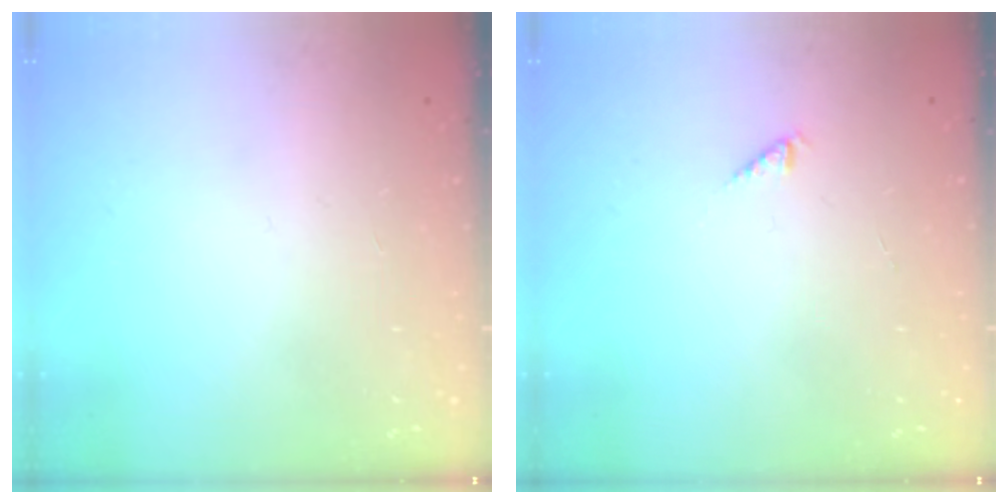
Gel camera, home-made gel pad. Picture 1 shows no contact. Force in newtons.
{"total": 0.0}